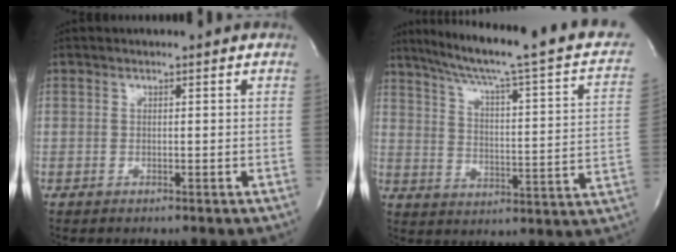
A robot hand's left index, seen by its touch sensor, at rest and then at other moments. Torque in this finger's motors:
{"motor_torque": [-0.60, -0.71, 0.14, 0.03]}